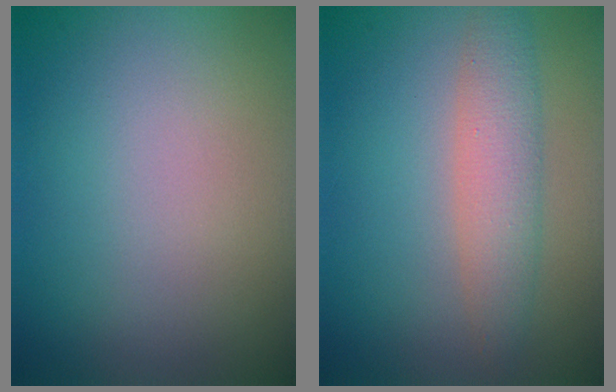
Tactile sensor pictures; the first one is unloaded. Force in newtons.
{"total": 3.4, "press": 3.4, "slide": 0.1}